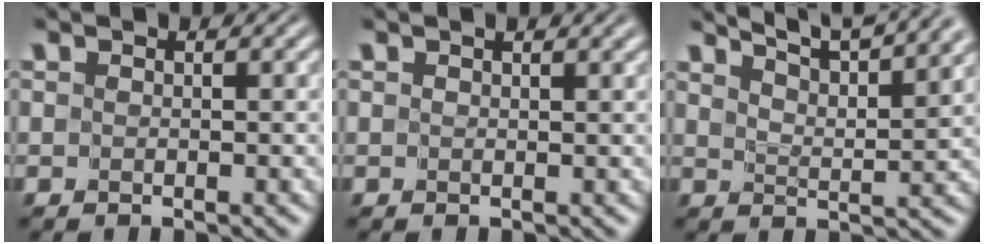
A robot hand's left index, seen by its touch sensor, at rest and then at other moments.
{"total": 1.0, "force": [0.8, 0.1, 0.7], "torque": [-0.005, 0.002, 0.010]}
{"total": 7.8, "force": [6.7, 1.4, 3.7], "torque": [-0.029, 0.017, 0.066]}